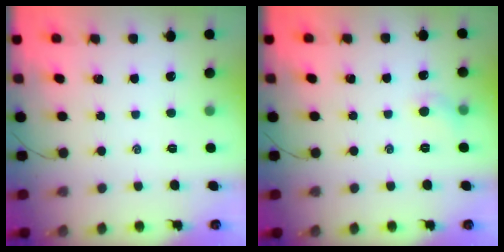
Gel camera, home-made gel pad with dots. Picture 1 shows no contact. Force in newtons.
{"total": 4.8, "press": 4.6, "slide": 1.5}